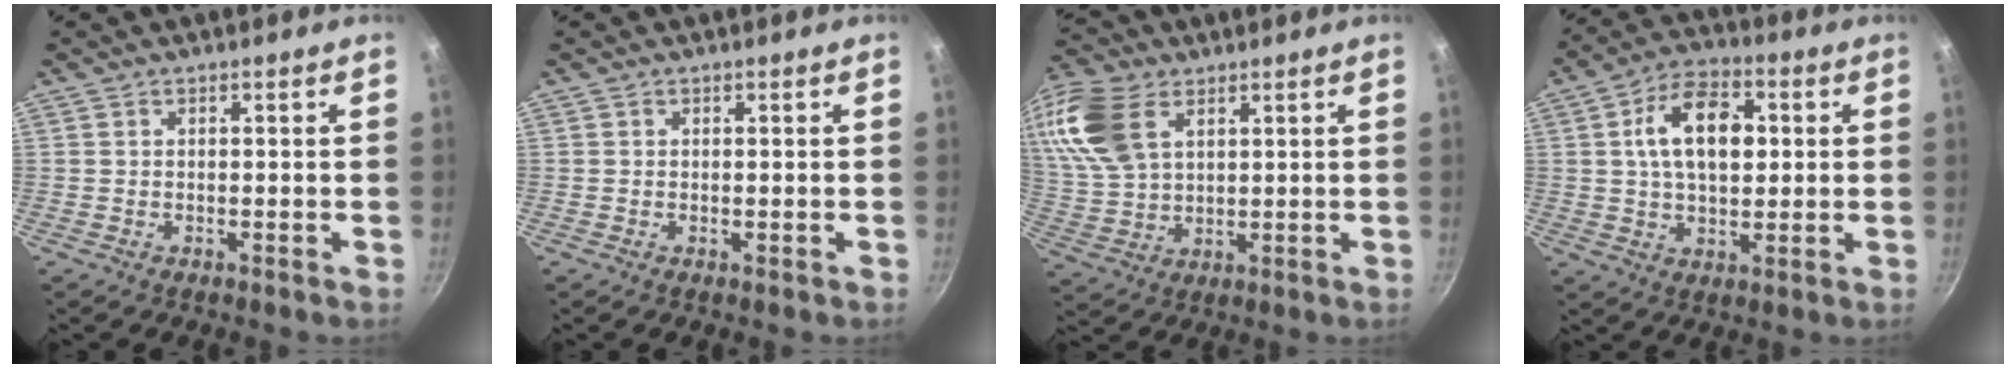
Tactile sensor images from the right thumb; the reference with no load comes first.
{"total": 0.0}
{"total": 15.6, "force": [6.8, 9.6, 10.2], "torque": [-0.213, -0.006, 0.140]}
{"total": 13.4, "force": [2.4, 8.2, 10.3], "torque": [-0.151, 0.013, 0.030]}